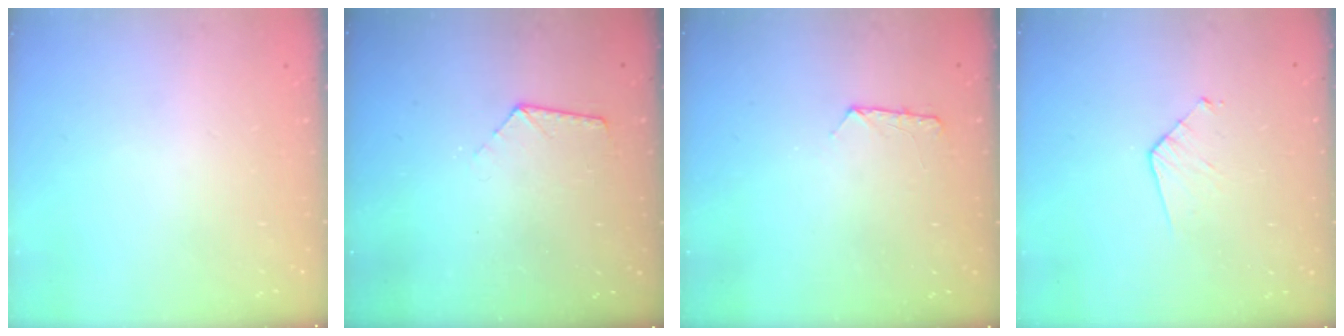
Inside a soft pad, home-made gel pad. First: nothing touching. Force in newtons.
{"total": 6.5, "press": 6.5, "slide": 0.5}
{"total": 6.7, "press": 6.6, "slide": 0.6}
{"total": 5.0, "press": 5.0, "slide": 0.4}